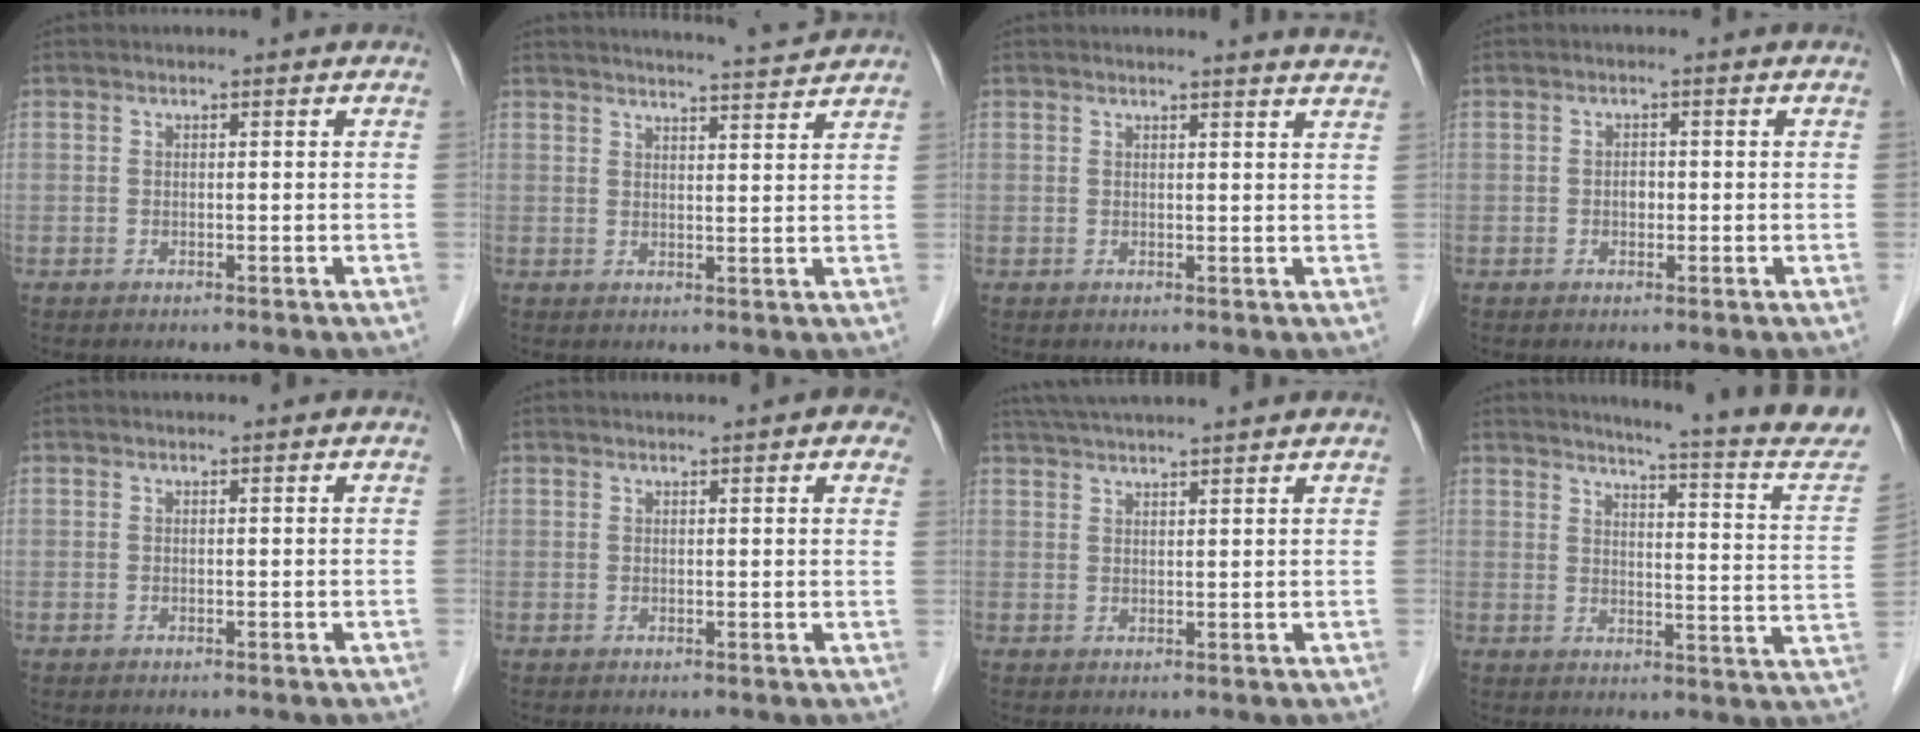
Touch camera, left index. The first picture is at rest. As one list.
[{"total": 7.8, "force": [7.5, -0.9, 1.9], "torque": [-0.035, 0.002, 0.096]}, {"total": 5.7, "force": [5.5, -0.4, 1.4], "torque": [-0.015, -0.011, 0.039]}, {"total": 1.2, "force": [-0.3, 0.8, 0.8], "torque": [-0.013, 0.003, -0.004]}, {"total": 0.0}, {"total": 5.4, "force": [3.9, 1.0, 3.7], "torque": [-0.043, 0.019, 0.040]}, {"total": 10.2, "force": [9.1, -0.4, 4.5], "torque": [-0.078, 0.039, 0.131]}, {"total": 18.3, "force": [16.3, -0.9, 8.2], "torque": [-0.110, -0.083, 0.177]}]